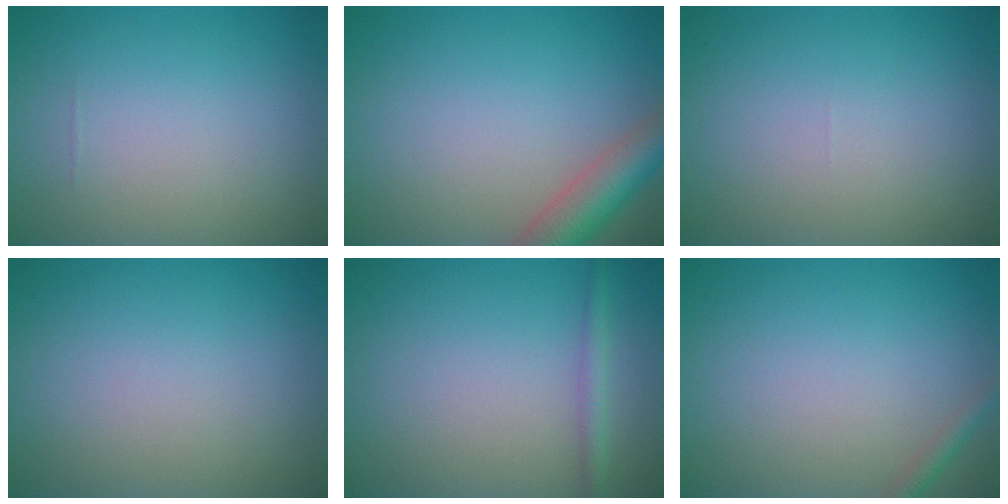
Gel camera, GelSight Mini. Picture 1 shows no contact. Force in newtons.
{"total": 4.8, "press": 4.8, "slide": 0.3}
{"total": 0.0}
{"total": 0.0}
{"total": 1.5, "press": 1.5, "slide": 0.1}
{"total": 1.2, "press": 1.2, "slide": 0.1}